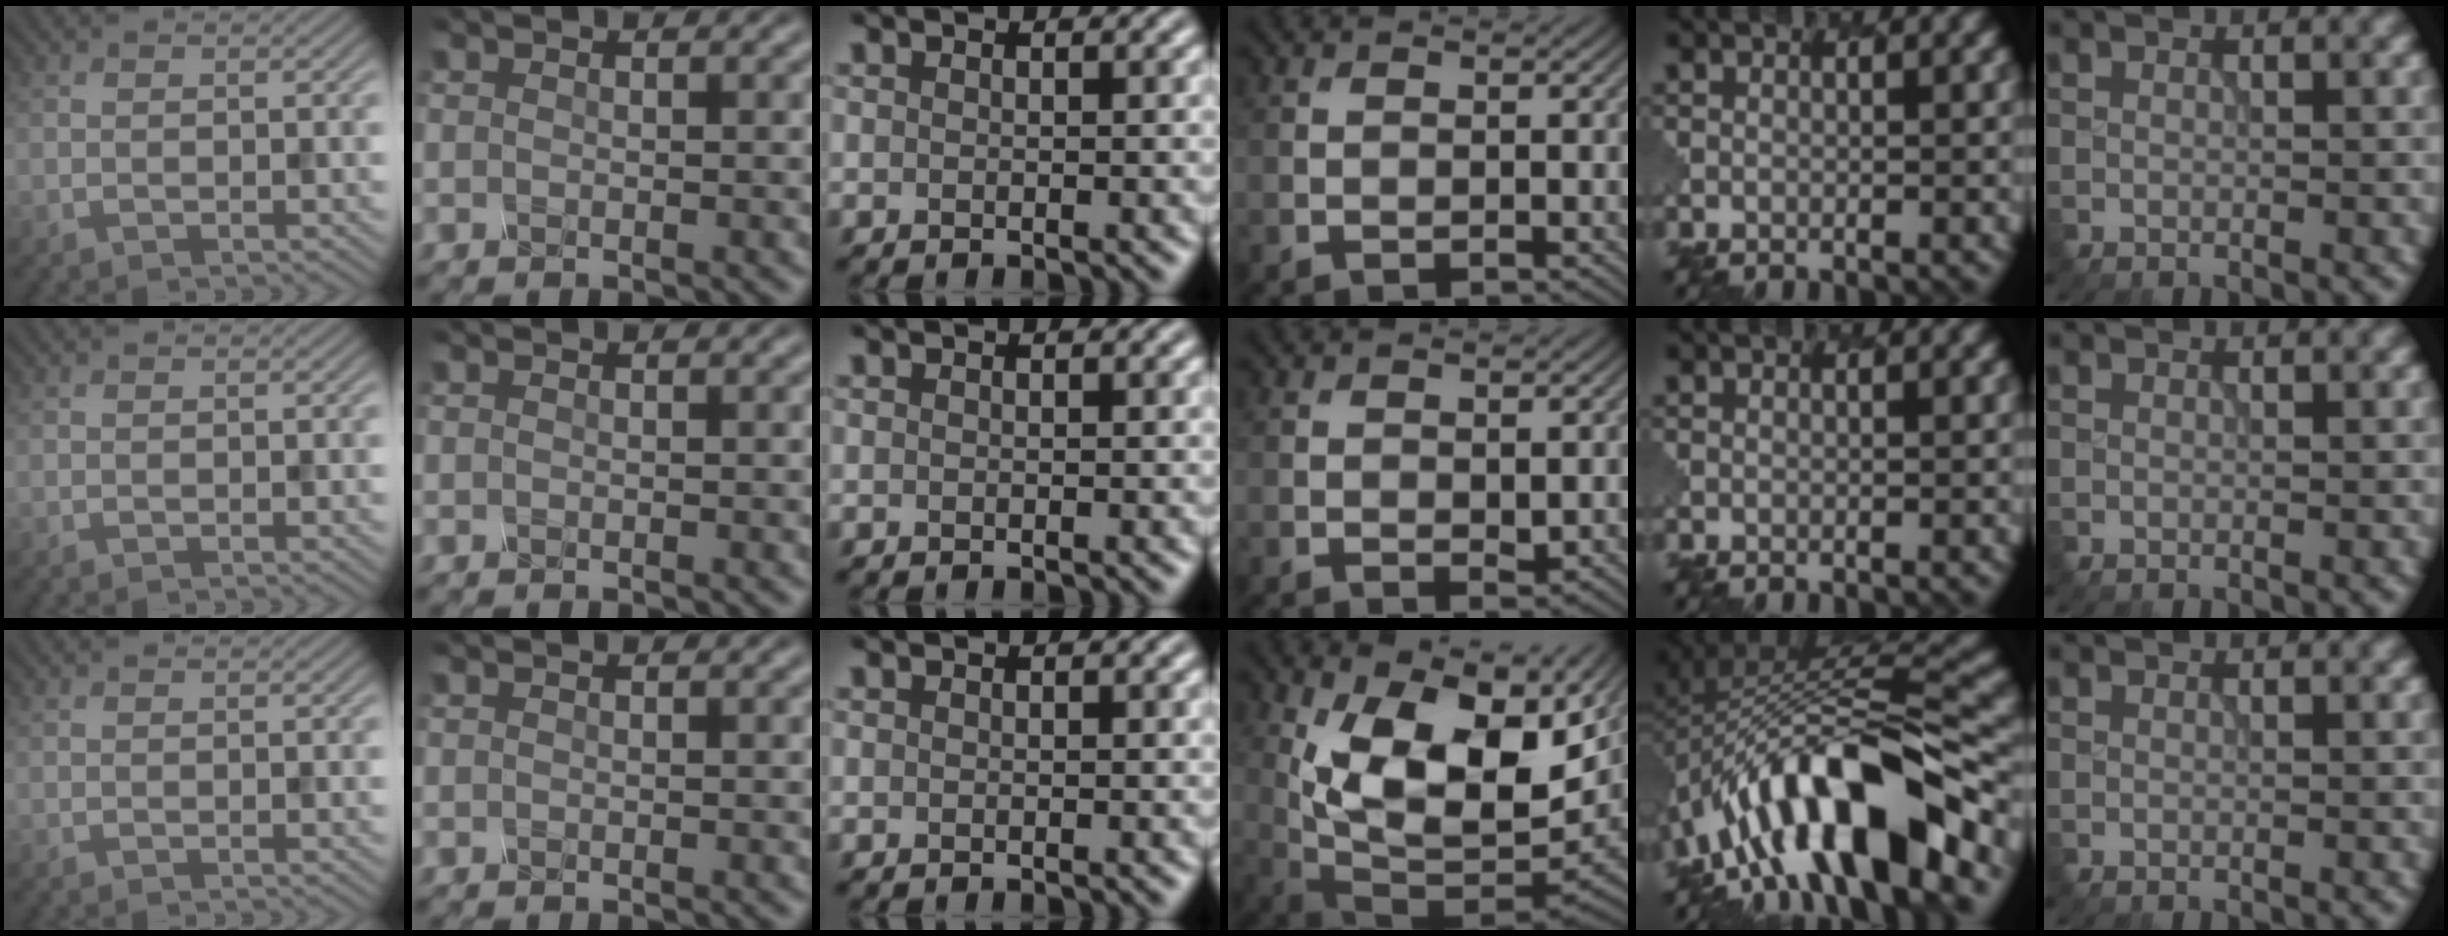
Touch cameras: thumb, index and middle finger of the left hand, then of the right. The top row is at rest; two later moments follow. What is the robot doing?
{"motion": "unscrew", "object": "spray bottle"}